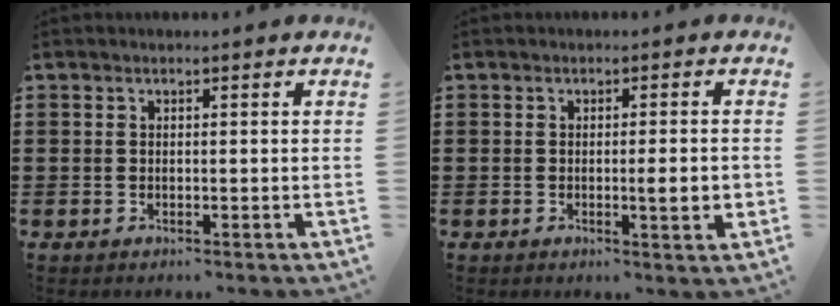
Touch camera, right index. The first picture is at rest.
{"total": 3.9, "force": [-0.5, 0.3, 3.9], "torque": [-0.055, -0.007, -0.011]}